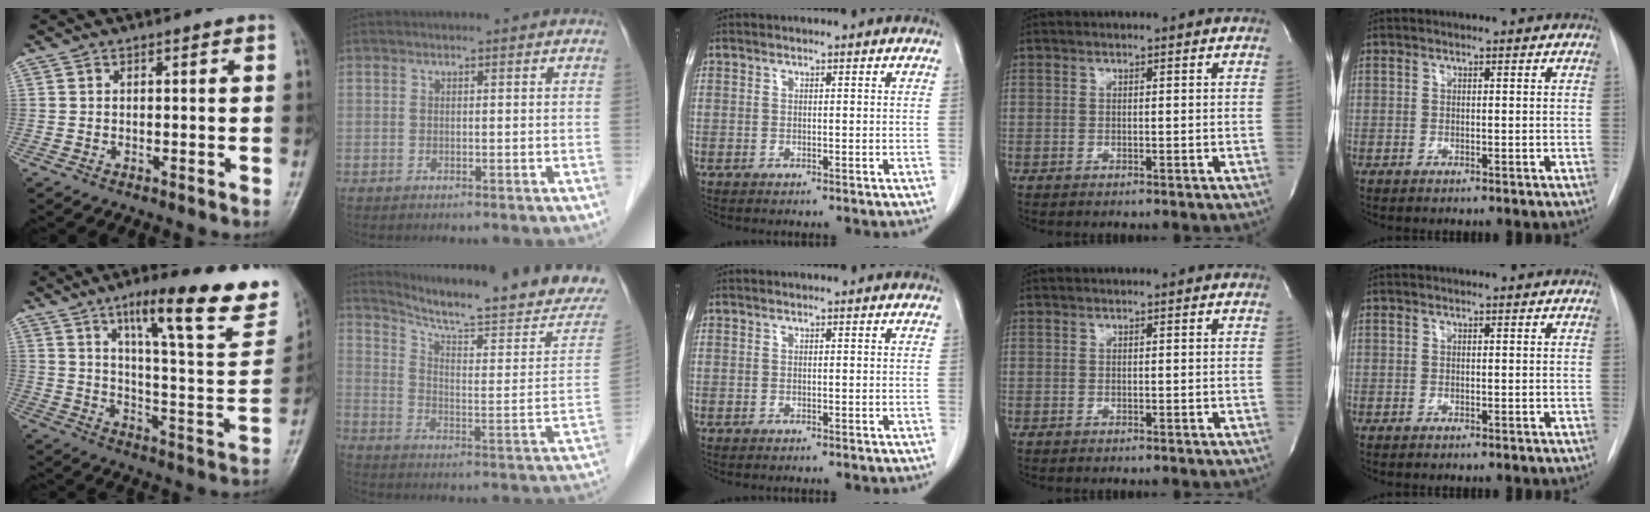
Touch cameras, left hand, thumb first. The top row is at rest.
{"thumb": {"total": 23.9, "force": [14.8, 5.1, 18.1], "torque": [-0.224, -0.058, 0.222]}, "index": {"total": 20.8, "force": [18.5, 1.6, 9.2], "torque": [-0.142, -0.050, 0.249]}}